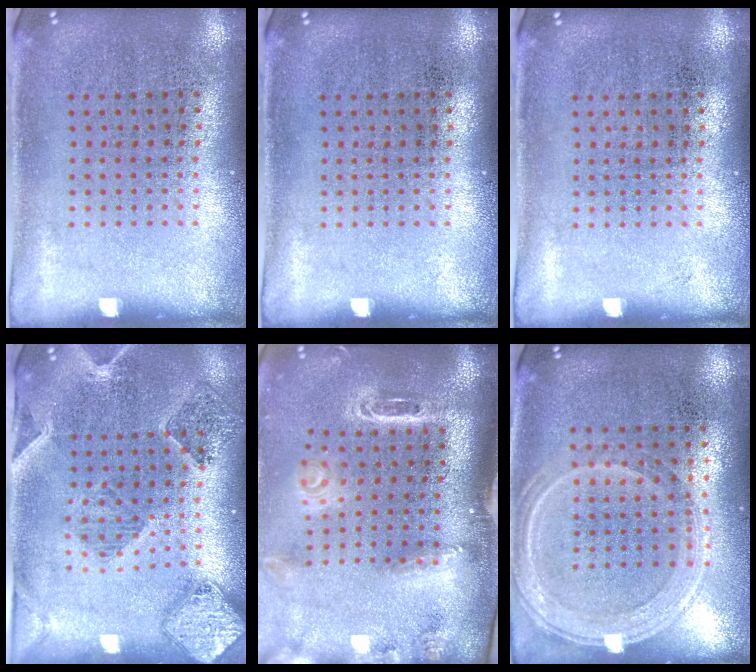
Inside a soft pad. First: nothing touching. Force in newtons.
{"total": 0.0}
{"total": 0.0}
{"total": 1.6, "press": 1.5, "slide": 0.4}
{"total": 3.0, "press": 2.1, "slide": 2.1}
{"total": 1.2, "press": 1.2, "slide": 0.4}